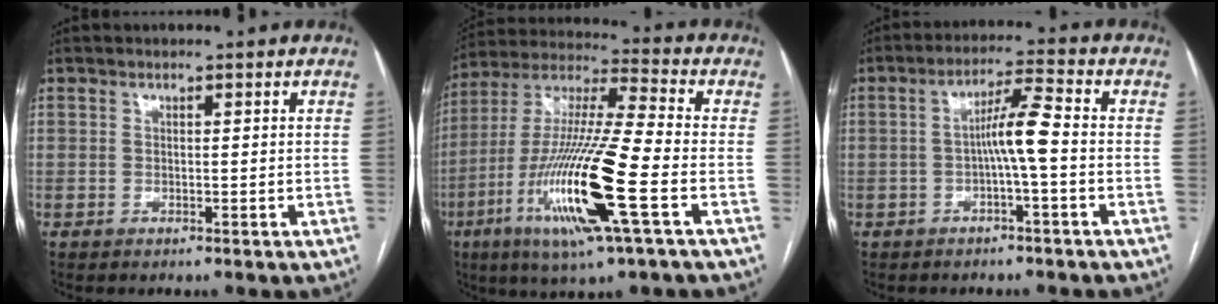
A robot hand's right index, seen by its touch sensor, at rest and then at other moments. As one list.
[{"total": 19.7, "force": [-6.8, 1.0, 18.5], "torque": [-0.392, -0.027, -0.130]}, {"total": 5.7, "force": [-0.8, -0.1, 5.6], "torque": [-0.100, 0.015, -0.015]}]